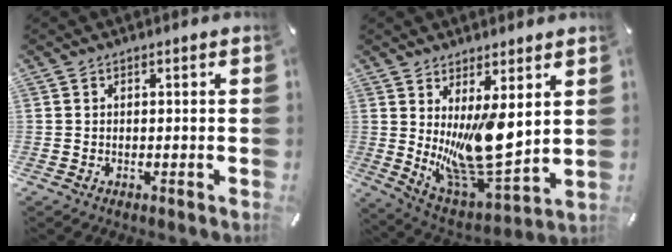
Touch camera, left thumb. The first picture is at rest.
{"total": 15.4, "force": [3.7, 6.7, 13.4], "torque": [-0.241, -0.063, 0.076]}